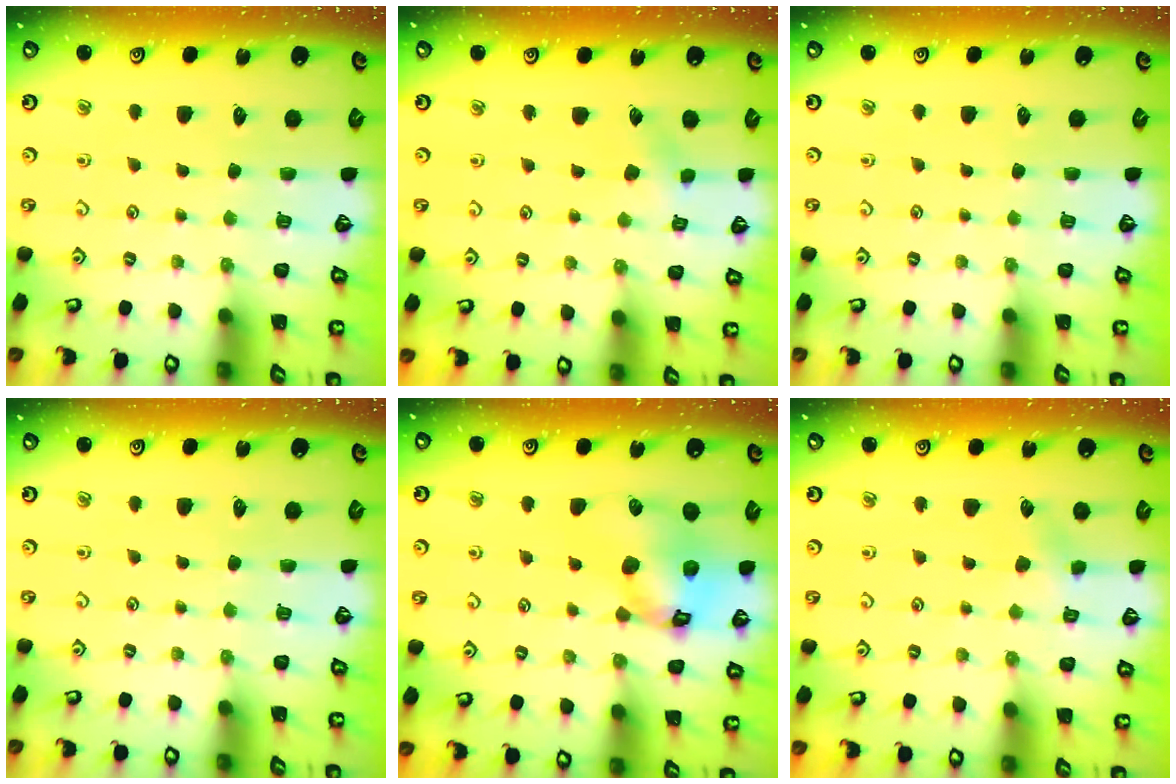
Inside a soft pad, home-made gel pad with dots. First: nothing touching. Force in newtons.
{"total": 3.2, "press": 3.2, "slide": 0.4}
{"total": 0.0}
{"total": 0.0}
{"total": 13.5, "press": 13.3, "slide": 1.7}
{"total": 3.1, "press": 3.1, "slide": 0.4}